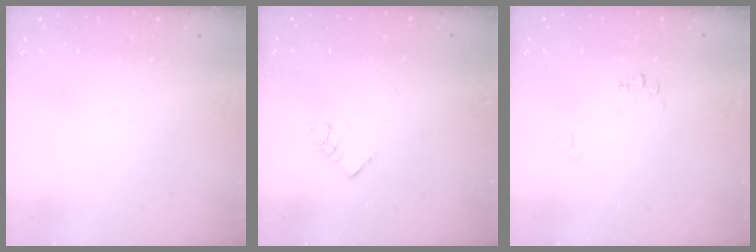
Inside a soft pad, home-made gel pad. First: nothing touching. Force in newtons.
{"total": 3.6, "press": 3.6, "slide": 0.3}
{"total": 3.9, "press": 3.9, "slide": 0.5}